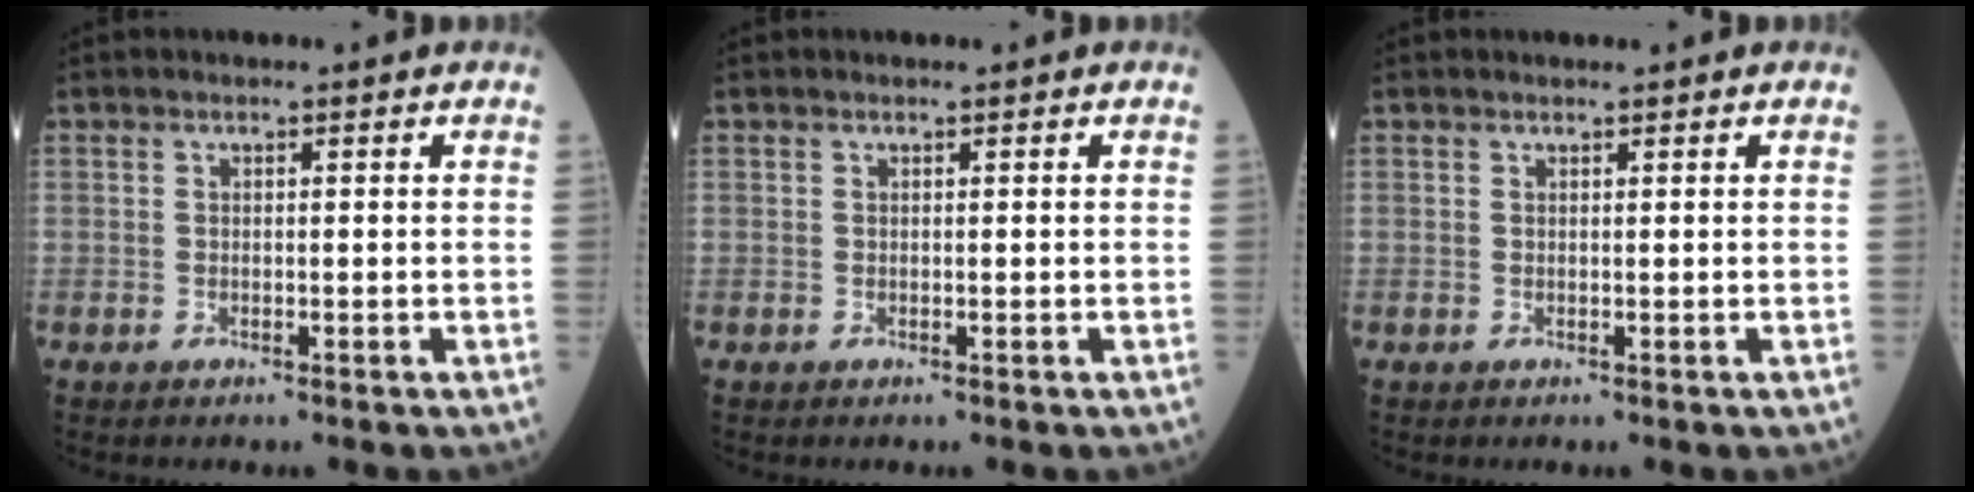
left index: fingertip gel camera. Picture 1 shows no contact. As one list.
[{"total": 0.0}, {"total": 0.6, "force": [0.5, 0.0, 0.2], "torque": [-0.006, 0.001, 0.008]}]